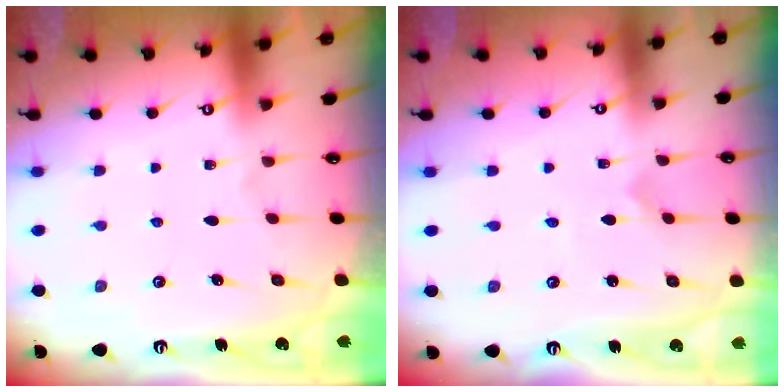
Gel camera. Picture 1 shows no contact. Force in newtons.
{"total": 0.0}